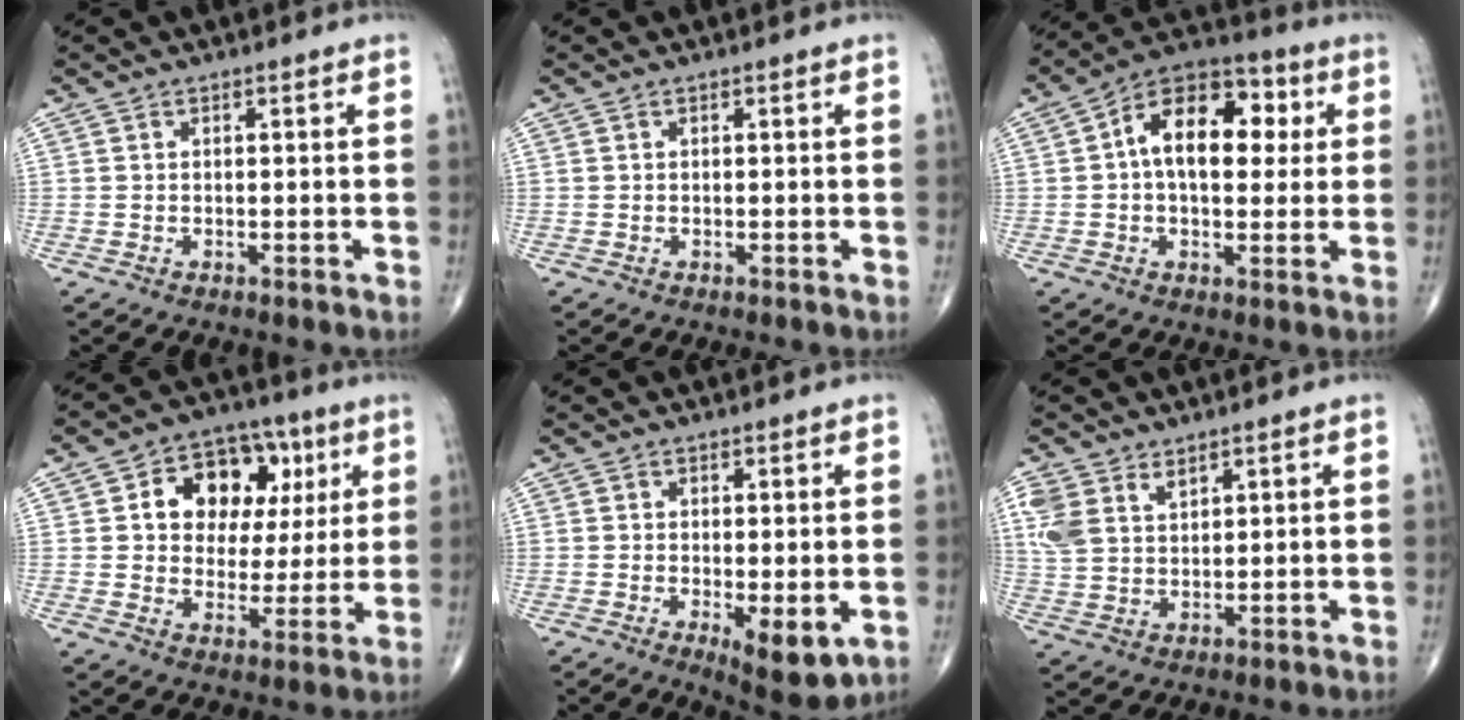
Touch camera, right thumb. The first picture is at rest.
{"total": 0.0}
{"total": 15.6, "force": [2.8, 9.3, 12.3], "torque": [-0.162, 0.026, 0.034]}
{"total": 15.1, "force": [4.4, 10.9, 9.4], "torque": [-0.086, 0.009, 0.069]}
{"total": 6.9, "force": [-1.6, 2.5, 6.2], "torque": [-0.088, -0.020, -0.017]}
{"total": 7.3, "force": [3.8, 4.6, 4.2], "torque": [-0.080, -0.008, 0.087]}